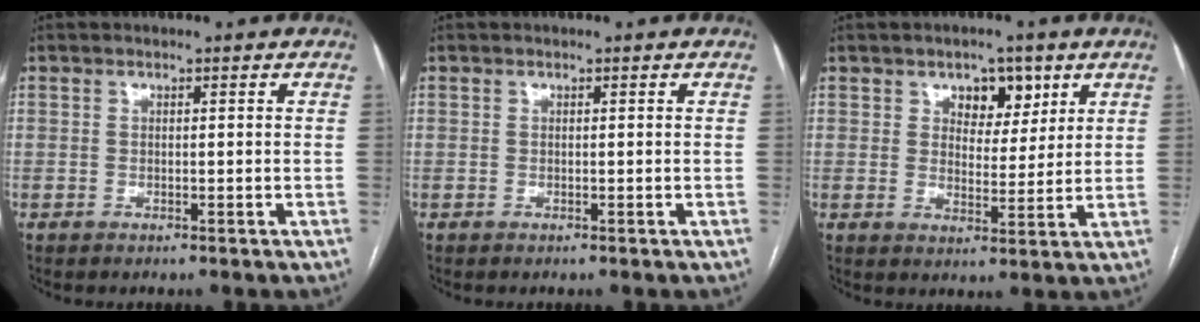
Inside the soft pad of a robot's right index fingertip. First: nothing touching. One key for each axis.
{"total": 0.0}
{"total": 5.8, "fx": 3.1, "fy": 3.6, "fz": 3.4, "tx": -0.039, "ty": 0.008, "tz": 0.048}